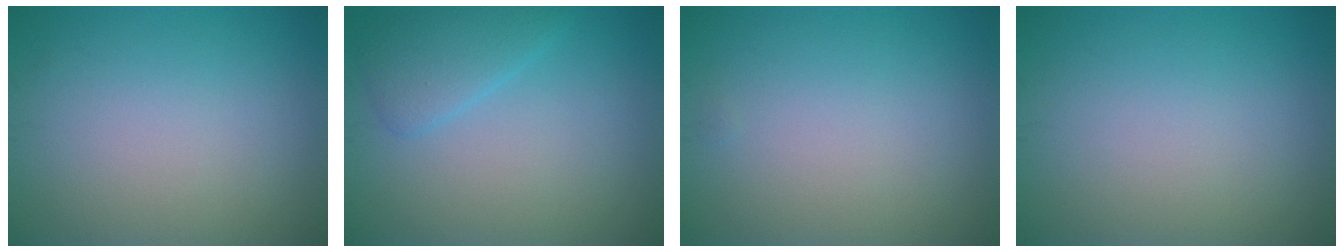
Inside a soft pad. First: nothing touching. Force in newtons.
{"total": 2.6, "press": 2.6, "slide": 0.1}
{"total": 0.0}
{"total": 0.0}